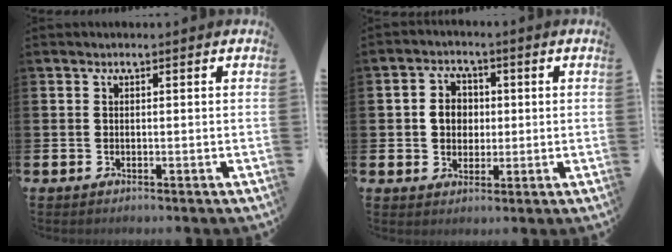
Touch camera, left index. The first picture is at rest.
{"total": 4.0, "force": [0.5, 3.6, 1.8], "torque": [-0.034, 0.009, 0.003]}